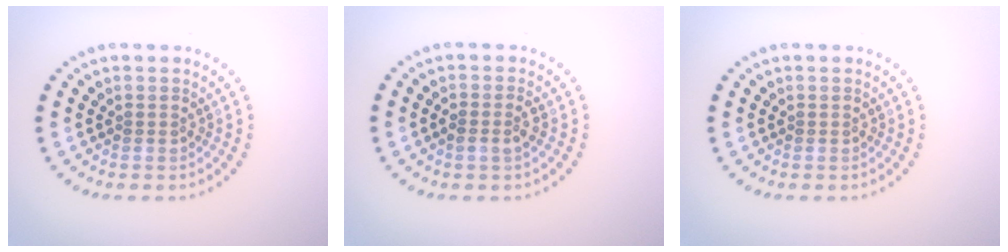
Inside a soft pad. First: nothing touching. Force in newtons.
{"total": 1.3, "press": 1.3, "slide": 0.3}
{"total": 0.0}